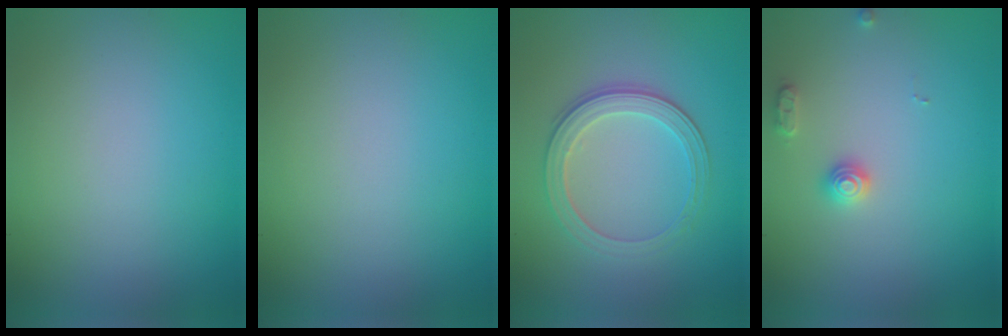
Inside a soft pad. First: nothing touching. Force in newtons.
{"total": 0.0}
{"total": 3.5, "press": 3.2, "slide": 1.5}
{"total": 1.7, "press": 1.7, "slide": 0.3}